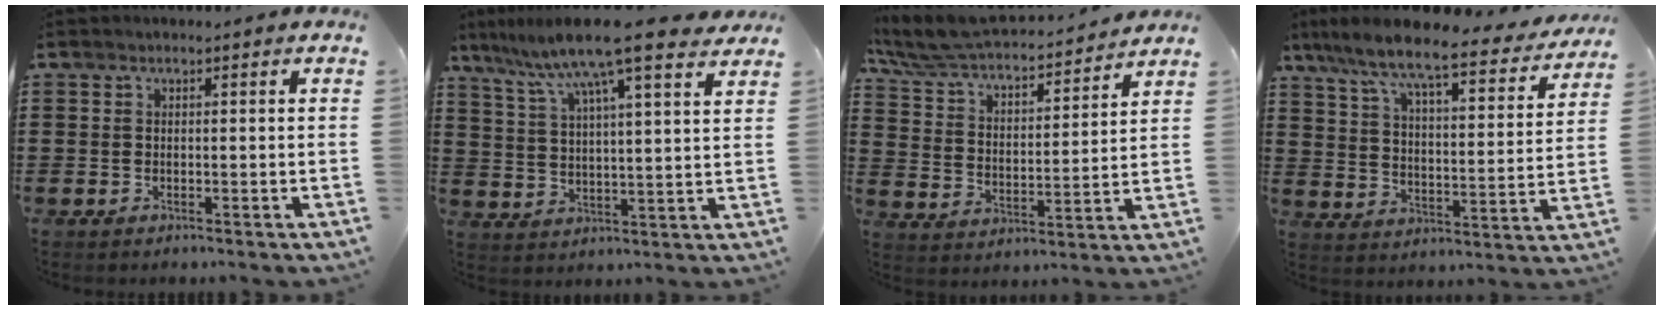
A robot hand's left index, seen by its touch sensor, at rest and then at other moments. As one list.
[{"total": 11.3, "force": [8.8, 0.5, 7.1], "torque": [-0.165, -0.034, 0.145]}, {"total": 6.2, "force": [5.8, 0.8, 2.2], "torque": [-0.069, -0.043, 0.095]}, {"total": 8.6, "force": [7.2, 0.7, 4.6], "torque": [-0.118, -0.046, 0.118]}]